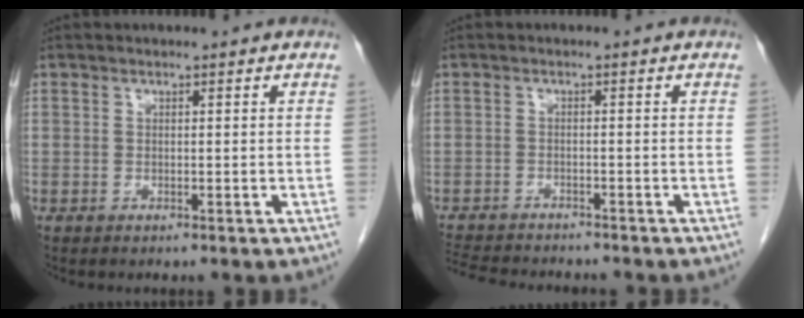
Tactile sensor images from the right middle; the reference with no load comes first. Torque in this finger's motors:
{"motor_torque": [0.23, -0.21, 0.01, 0.04]}